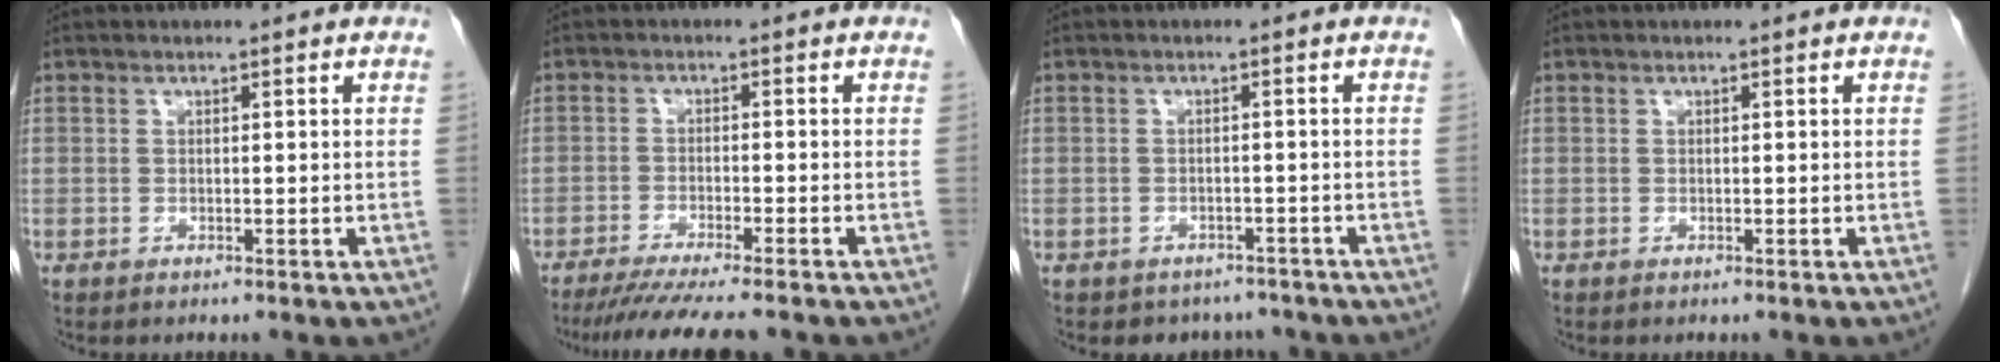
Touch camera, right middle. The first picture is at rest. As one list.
[{"total": 10.8, "force": [-9.2, -0.1, 5.6], "torque": [-0.068, -0.026, -0.140]}, {"total": 5.0, "force": [-4.3, 2.6, 0.1], "torque": [0.003, 0.010, -0.051]}, {"total": 0.0}]